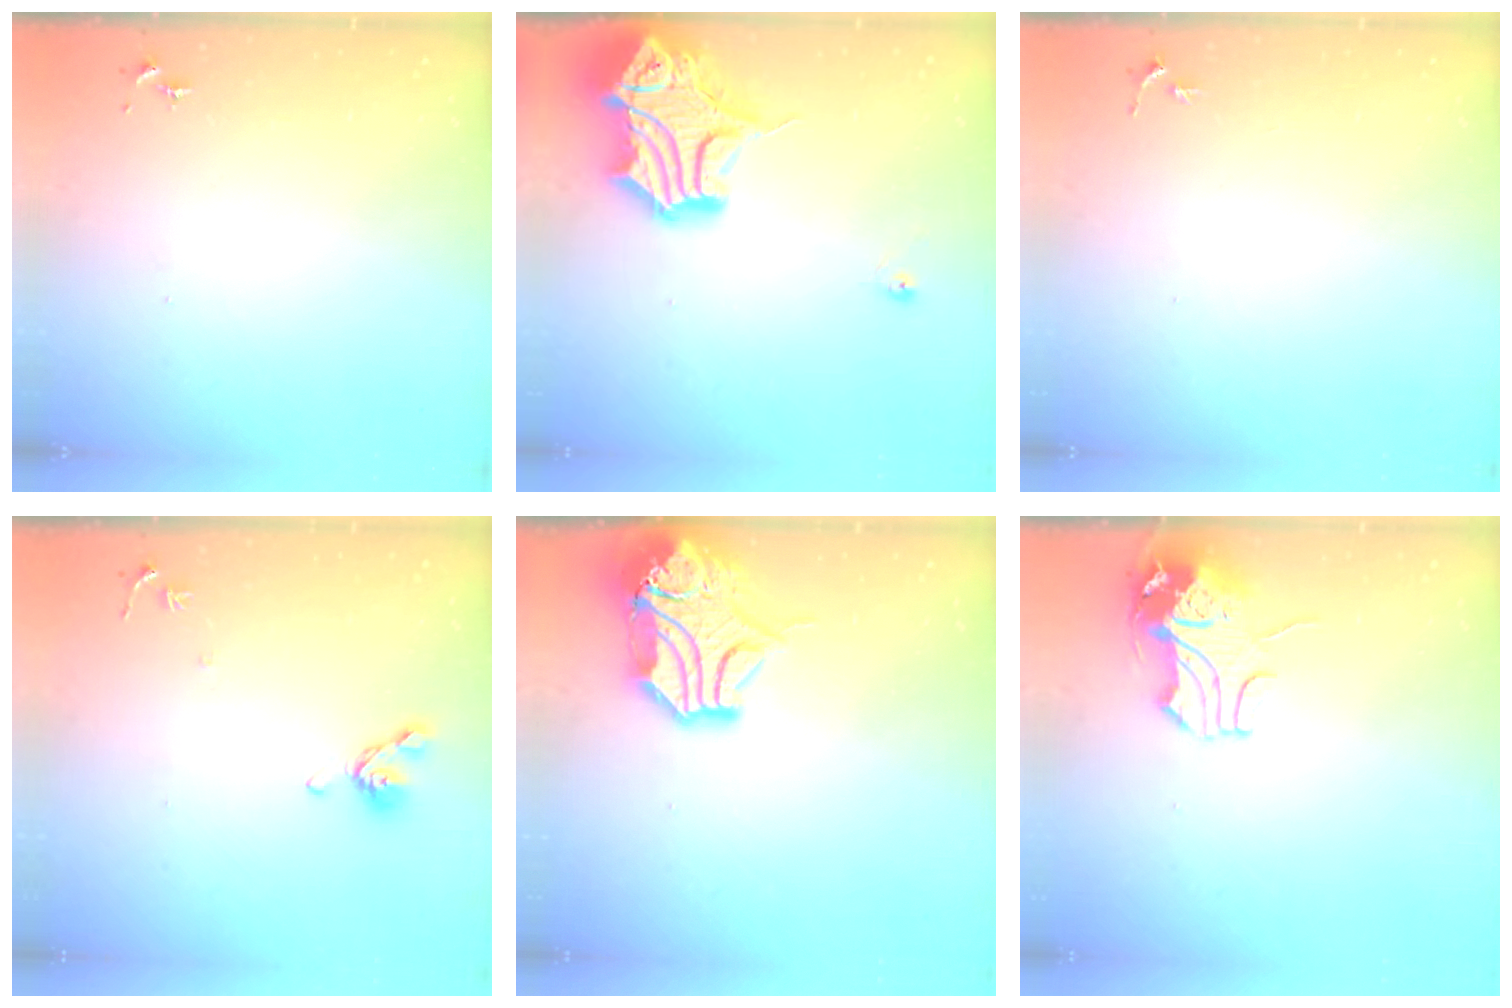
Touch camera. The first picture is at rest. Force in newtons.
{"total": 20.1, "press": 20.0, "slide": 2.2}
{"total": 2.6, "press": 2.5, "slide": 0.3}
{"total": 7.3, "press": 7.1, "slide": 1.6}
{"total": 16.2, "press": 16.0, "slide": 2.3}
{"total": 9.4, "press": 9.3, "slide": 1.5}